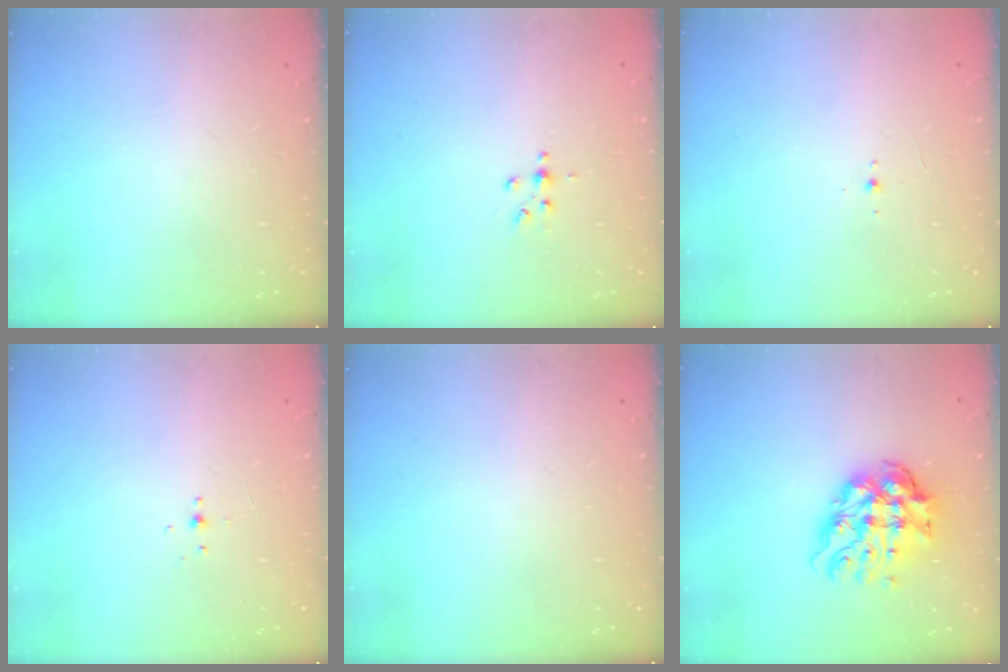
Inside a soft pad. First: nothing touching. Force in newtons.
{"total": 2.5, "press": 2.4, "slide": 0.3}
{"total": 3.2, "press": 3.2, "slide": 0.4}
{"total": 2.4, "press": 2.3, "slide": 0.7}
{"total": 0.0}
{"total": 13.1, "press": 13.0, "slide": 1.5}